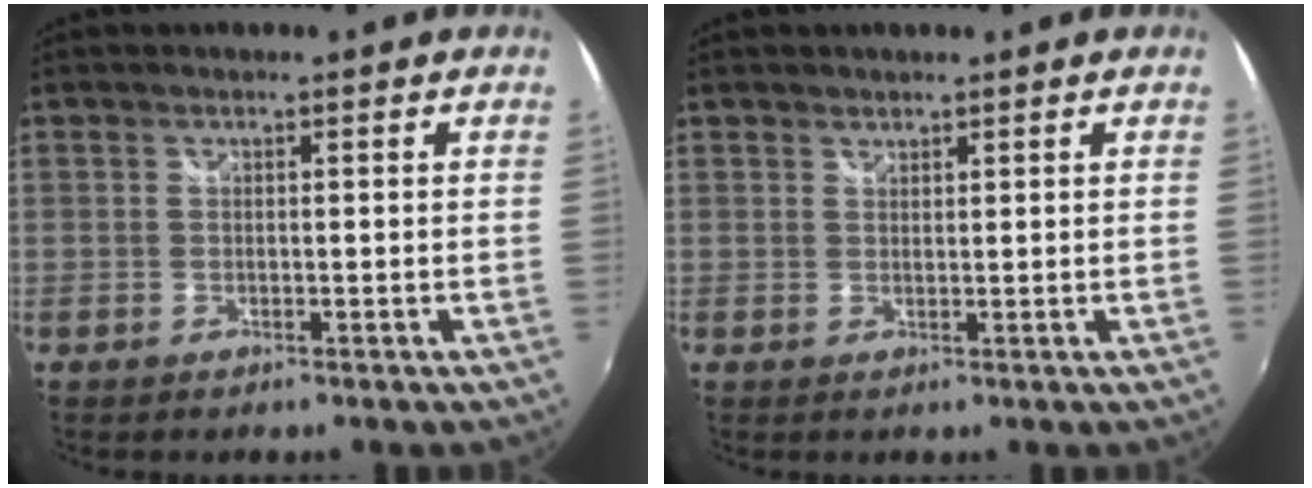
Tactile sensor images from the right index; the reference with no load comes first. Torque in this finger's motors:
{"motor_torque": [-0.03, 0.05, -0.03, 0.00]}